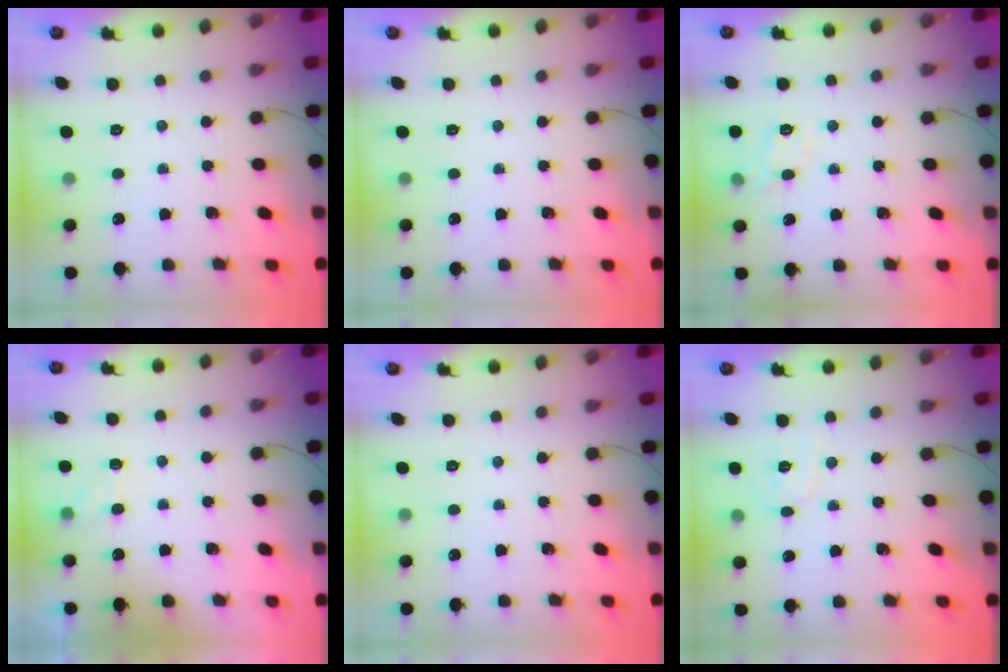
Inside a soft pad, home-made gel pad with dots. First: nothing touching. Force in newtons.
{"total": 0.0}
{"total": 8.6, "press": 8.5, "slide": 1.1}
{"total": 5.6, "press": 5.3, "slide": 1.7}
{"total": 0.0}
{"total": 4.7, "press": 4.4, "slide": 1.5}